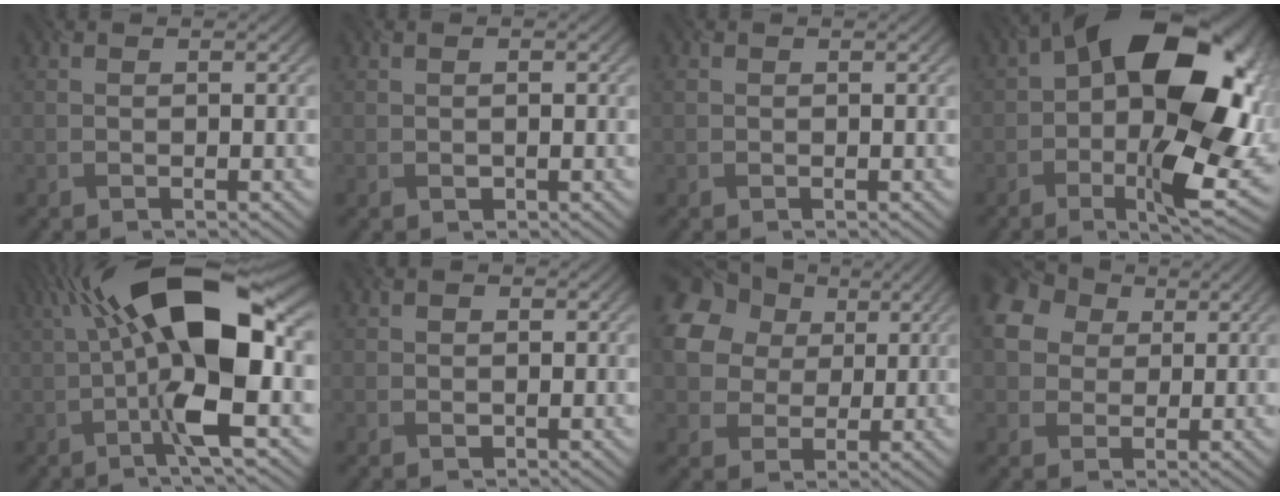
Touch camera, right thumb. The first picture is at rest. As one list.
[{"total": 0.8, "force": [-0.1, 0.6, 0.5], "torque": [-0.005, 0.001, 0.000]}, {"total": 0.5, "force": [-0.1, 0.5, 0.0], "torque": [-0.002, -0.005, 0.000]}, {"total": 19.8, "force": [1.8, 10.2, 16.9], "torque": [-0.258, 0.002, 0.031]}, {"total": 16.5, "force": [1.1, 5.2, 15.6], "torque": [-0.273, 0.034, 0.001]}, {"total": 1.0, "force": [0.1, 1.0, 0.2], "torque": [-0.001, -0.005, 0.000]}, {"total": 14.8, "force": [5.4, 11.6, 7.4], "torque": [-0.215, 0.035, 0.108]}, {"total": 8.5, "force": [2.8, 6.6, 4.6], "torque": [-0.125, 0.027, 0.045]}]